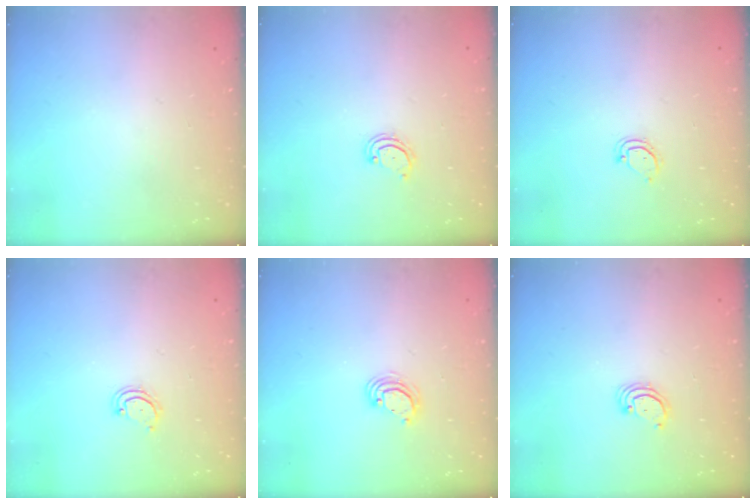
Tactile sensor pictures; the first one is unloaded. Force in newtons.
{"total": 2.8, "press": 2.8, "slide": 0.2}
{"total": 3.0, "press": 3.0, "slide": 0.2}
{"total": 4.0, "press": 3.9, "slide": 0.4}
{"total": 4.1, "press": 4.1, "slide": 0.2}
{"total": 2.3, "press": 2.3, "slide": 0.2}